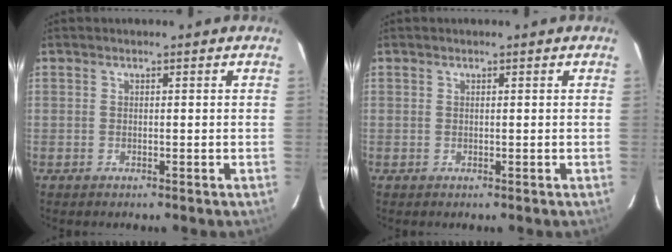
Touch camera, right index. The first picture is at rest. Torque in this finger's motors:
{"motor_torque": [-0.11, 0.04, -0.03, 0.00]}